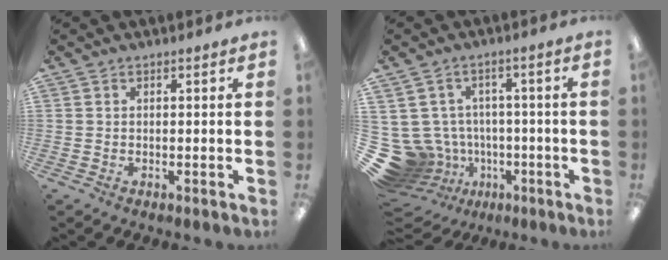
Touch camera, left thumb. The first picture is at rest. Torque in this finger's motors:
{"motor_torque": [-0.38, 0.54, -0.01, -0.08, 0.03]}